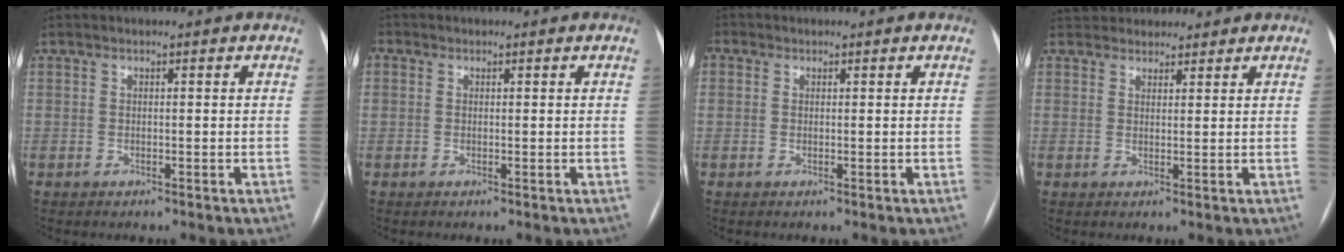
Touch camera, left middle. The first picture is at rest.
{"total": 1.1, "force": [0.3, 1.0, 0.4], "torque": [-0.013, 0.004, 0.008]}
{"total": 2.0, "force": [0.7, 1.8, 0.6], "torque": [-0.019, 0.009, 0.015]}
{"total": 6.6, "force": [6.0, 2.6, 1.1], "torque": [-0.002, 0.030, 0.085]}